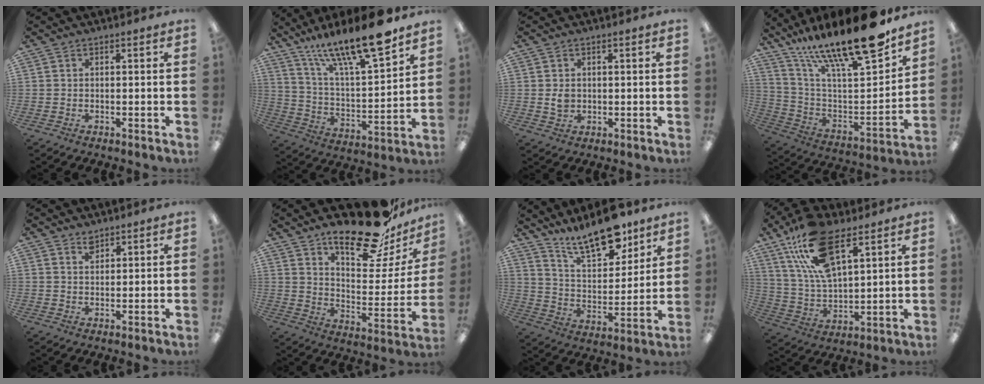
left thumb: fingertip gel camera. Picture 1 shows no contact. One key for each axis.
{"total": 19.4, "fx": 15.4, "fy": 3.6, "fz": 11.4, "tx": -0.197, "ty": -0.110, "tz": 0.257}
{"total": 2.7, "fx": 0.3, "fy": 2.0, "fz": 1.7, "tx": -0.027, "ty": 0.001, "tz": 0.004}
{"total": 24.2, "fx": 19.0, "fy": 4.8, "fz": 14.2, "tx": -0.230, "ty": -0.133, "tz": 0.313}
{"total": 2.2, "fx": 1.9, "fy": 0.9, "fz": 0.6, "tx": -0.007, "ty": -0.007, "tz": 0.035}
{"total": 21.0, "fx": 17.1, "fy": 5.9, "fz": 10.6, "tx": -0.150, "ty": -0.124, "tz": 0.283}
{"total": 16.8, "fx": 13.4, "fy": 5.8, "fz": 8.3, "tx": -0.144, "ty": -0.083, "tz": 0.233}
{"total": 17.6, "fx": 10.8, "fy": 7.3, "fz": 11.8, "tx": -0.253, "ty": -0.032, "tz": 0.191}